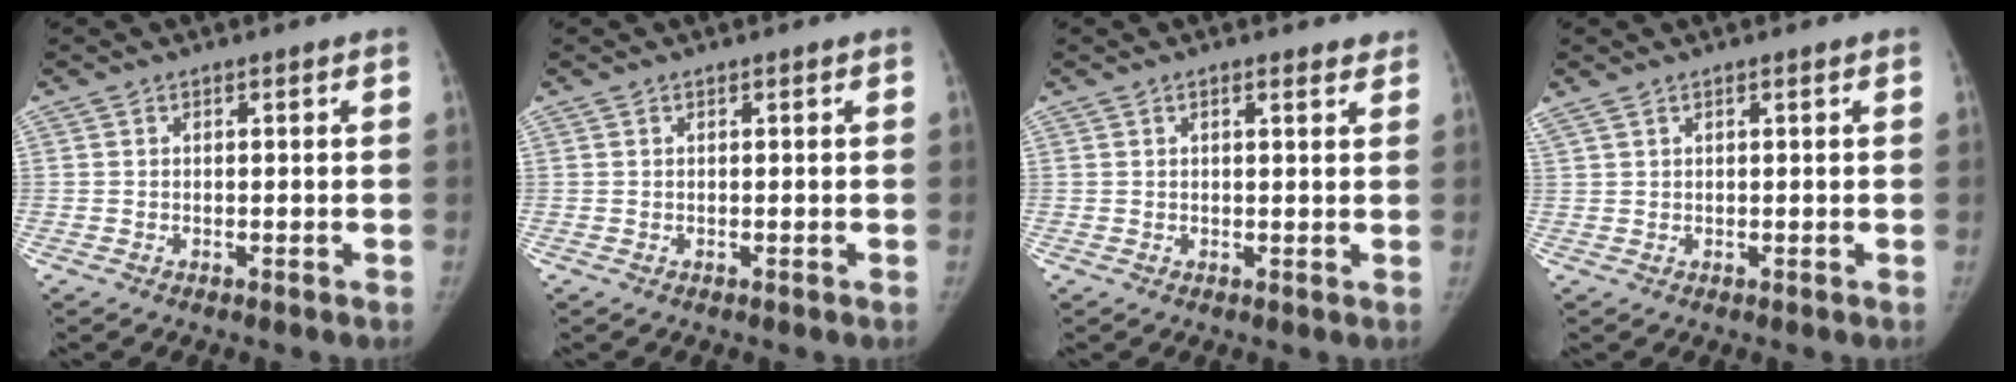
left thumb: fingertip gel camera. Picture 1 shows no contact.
{"total": 0.0}
{"total": 2.6, "force": [1.8, 0.8, 1.6], "torque": [-0.011, -0.004, 0.022]}
{"total": 1.8, "force": [1.3, 0.4, 1.1], "torque": [-0.036, 0.016, 0.034]}